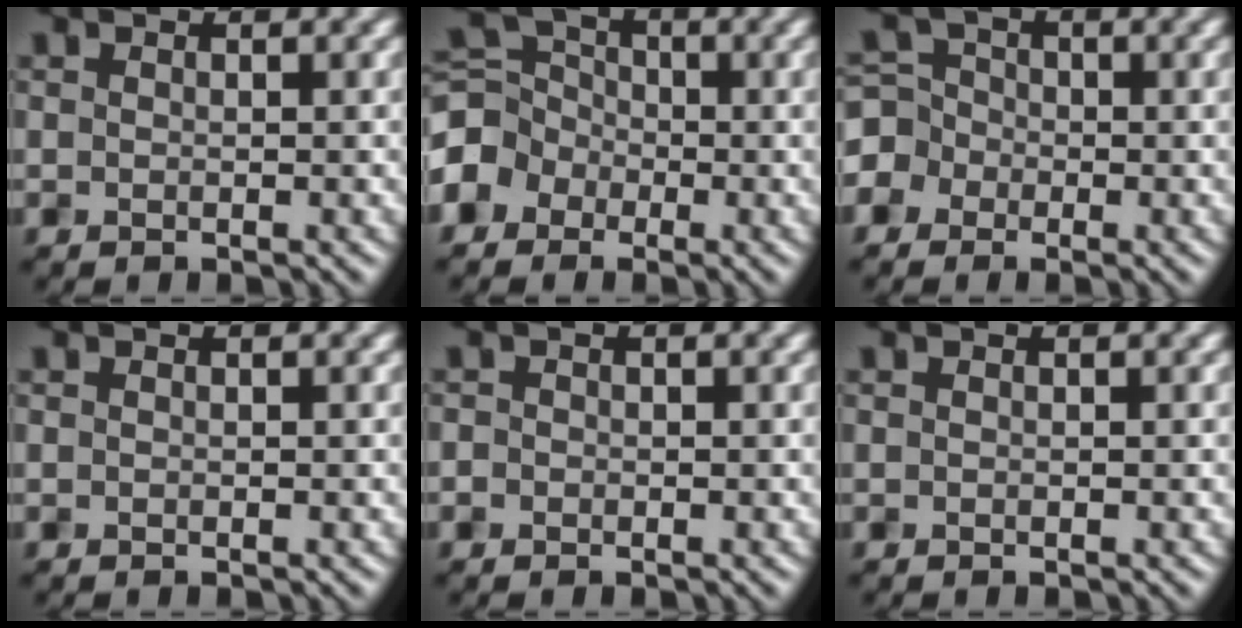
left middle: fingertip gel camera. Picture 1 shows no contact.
{"total": 4.0, "force": [-2.2, 3.3, 0.9], "torque": [-0.021, 0.016, -0.049]}
{"total": 3.7, "force": [-1.9, 3.2, 0.5], "torque": [0.000, 0.019, -0.046]}
{"total": 0.0}
{"total": 0.7, "force": [-0.6, 0.1, -0.4], "torque": [0.002, 0.000, -0.003]}
{"total": 0.0}